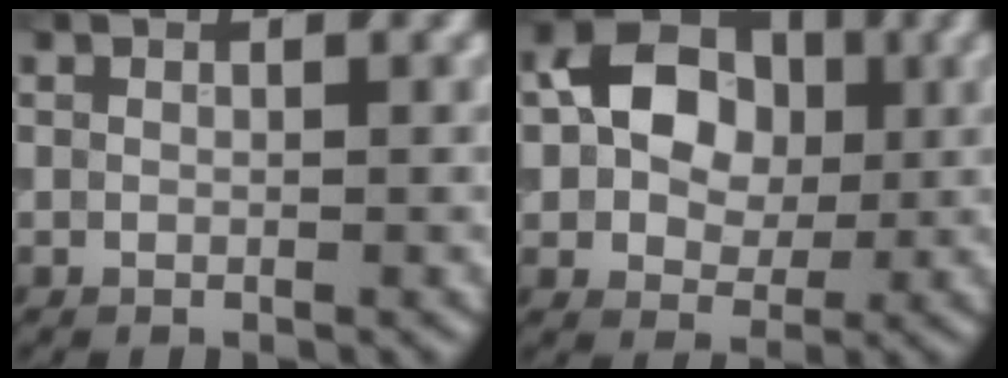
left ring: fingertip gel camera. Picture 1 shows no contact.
{"total": 7.1, "force": [0.9, 5.3, 4.7], "torque": [-0.079, 0.006, 0.007]}